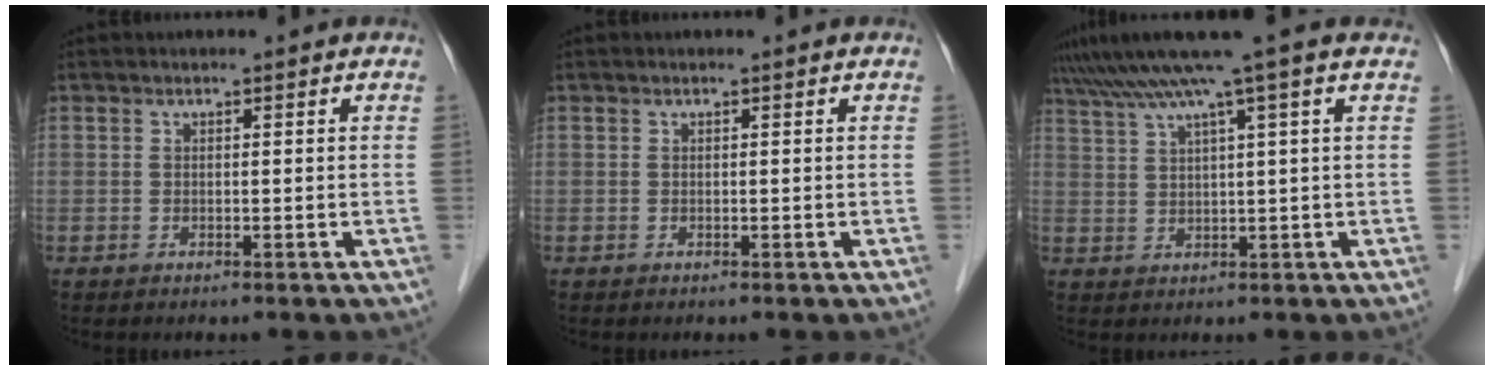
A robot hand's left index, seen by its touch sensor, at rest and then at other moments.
{"total": 0.0}
{"total": 8.3, "force": [6.1, -1.9, 5.4], "torque": [-0.096, 0.028, 0.095]}